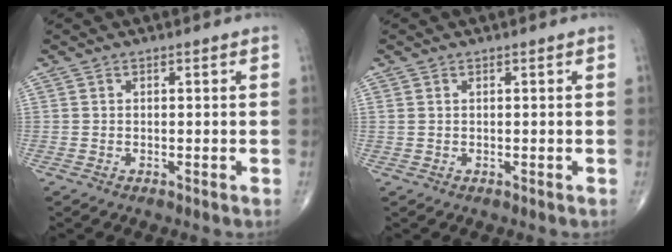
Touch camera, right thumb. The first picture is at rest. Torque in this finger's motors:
{"motor_torque": [0.23, -0.53, 0.14, 0.27, 0.05]}